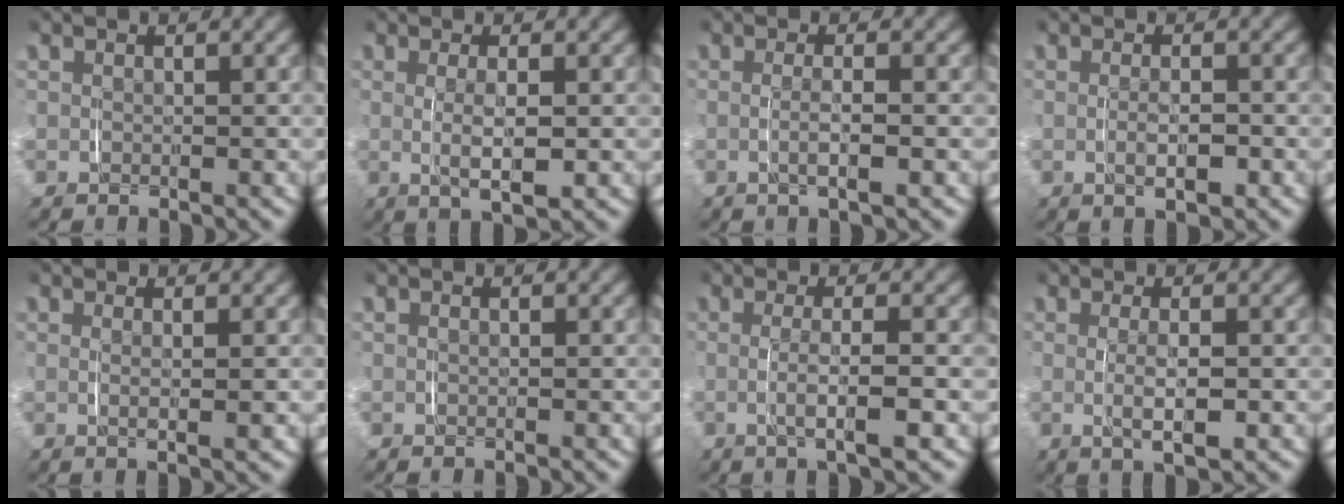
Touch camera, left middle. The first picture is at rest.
{"total": 3.8, "force": [-0.2, 1.0, 3.6], "torque": [-0.060, -0.004, 0.001]}
{"total": 2.2, "force": [-0.5, 0.1, 2.2], "torque": [-0.037, -0.002, -0.006]}
{"total": 2.5, "force": [-0.5, 0.8, 2.3], "torque": [-0.034, -0.001, -0.005]}
{"total": 1.3, "force": [0.3, -0.2, 1.3], "torque": [-0.022, -0.005, 0.008]}
{"total": 0.0}
{"total": 3.5, "force": [-0.8, 0.3, 3.4], "torque": [-0.057, -0.001, -0.013]}
{"total": 3.5, "force": [-0.4, 0.9, 3.4], "torque": [-0.054, -0.002, -0.004]}